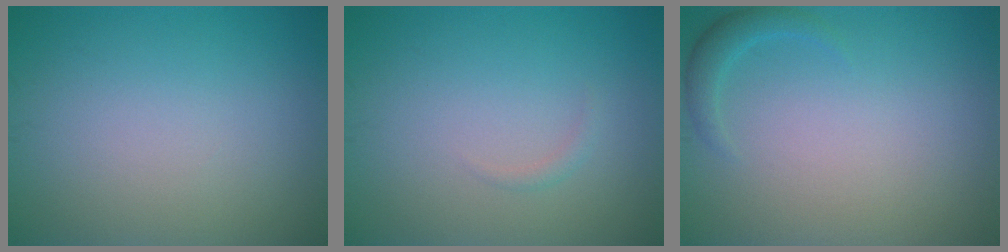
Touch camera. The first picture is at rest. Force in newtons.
{"total": 0.6, "press": 0.6, "slide": 0.0}
{"total": 1.5, "press": 1.5, "slide": 0.0}